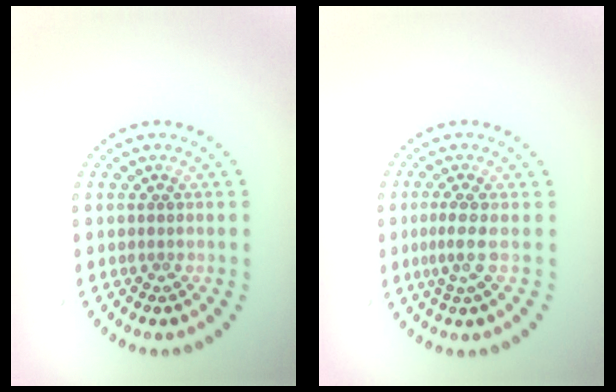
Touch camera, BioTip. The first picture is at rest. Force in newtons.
{"total": 2.1, "press": 1.4, "slide": 1.6}